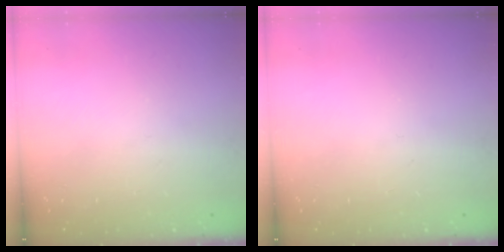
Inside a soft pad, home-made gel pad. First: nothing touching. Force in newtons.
{"total": 0.0}